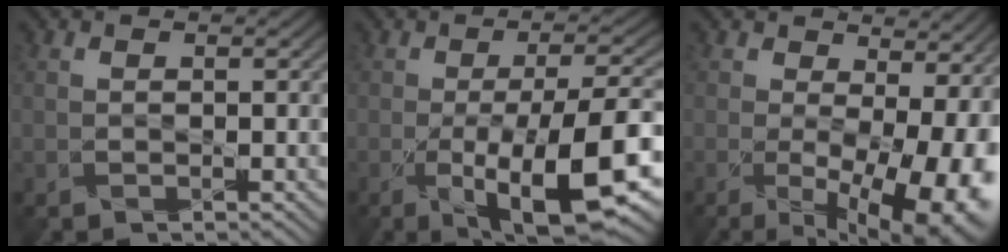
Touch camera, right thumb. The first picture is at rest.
{"total": 13.2, "force": [-4.5, 3.8, 11.8], "torque": [-0.178, -0.017, -0.071]}
{"total": 14.0, "force": [-2.3, 7.1, 11.8], "torque": [-0.151, -0.045, -0.005]}